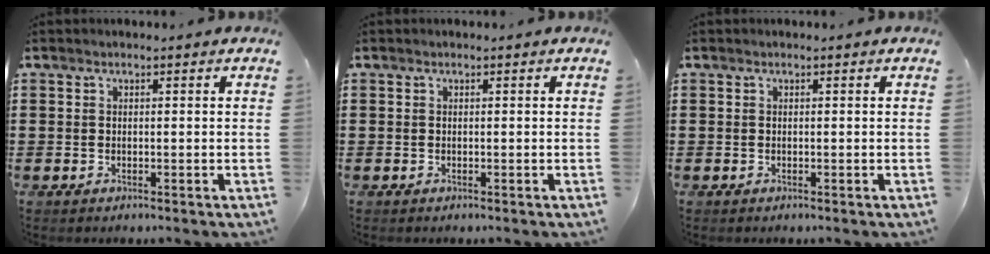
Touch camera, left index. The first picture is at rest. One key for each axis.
{"total": 0.0}
{"total": 0.0}